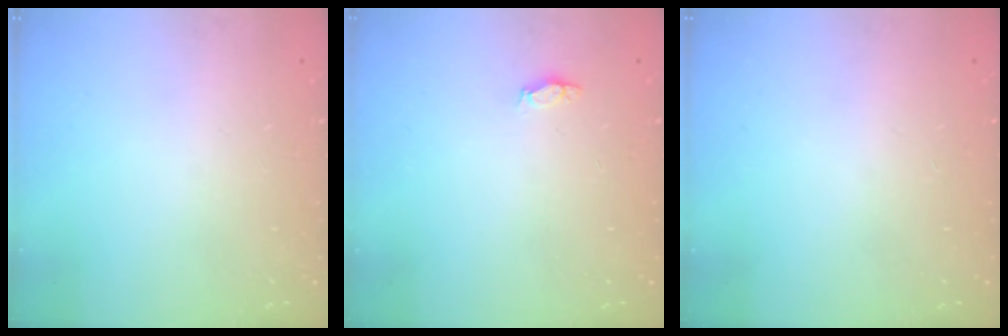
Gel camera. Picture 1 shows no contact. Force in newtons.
{"total": 2.9, "press": 2.7, "slide": 1.1}
{"total": 1.2, "press": 1.2, "slide": 0.2}